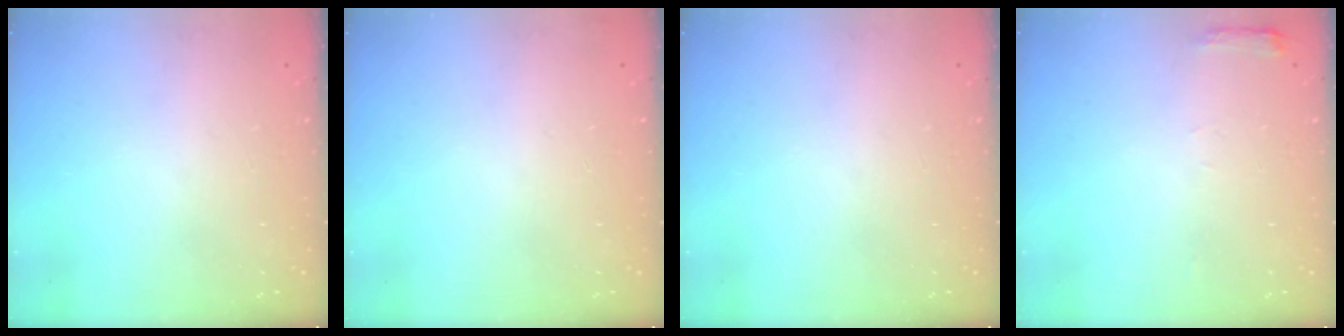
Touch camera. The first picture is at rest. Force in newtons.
{"total": 2.8, "press": 2.3, "slide": 1.7}
{"total": 0.0}
{"total": 3.3, "press": 3.3, "slide": 0.5}